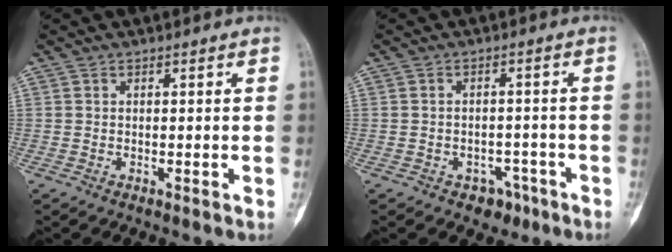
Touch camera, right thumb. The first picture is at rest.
{"total": 4.5, "force": [-2.6, 3.4, 1.4], "torque": [0.010, 0.026, -0.029]}